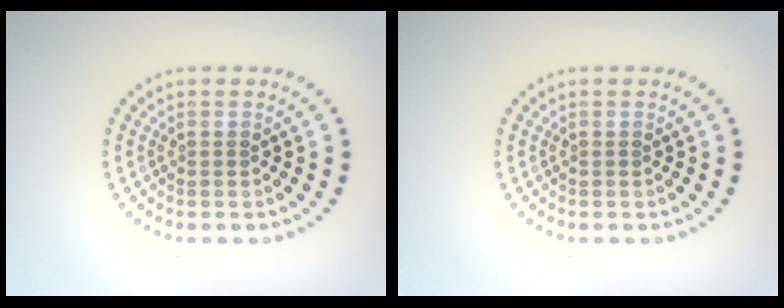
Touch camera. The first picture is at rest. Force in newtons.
{"total": 0.0}